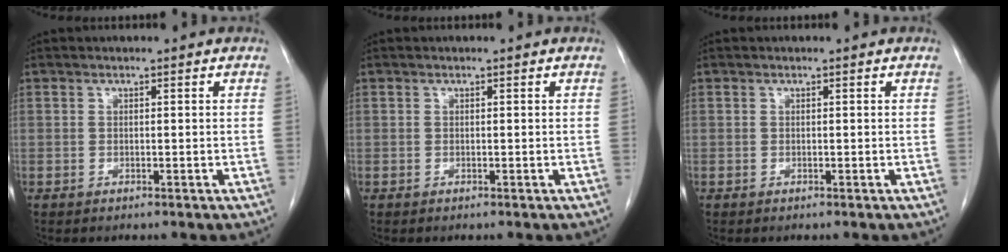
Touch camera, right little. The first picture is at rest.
{"total": 0.0}
{"total": 0.0}